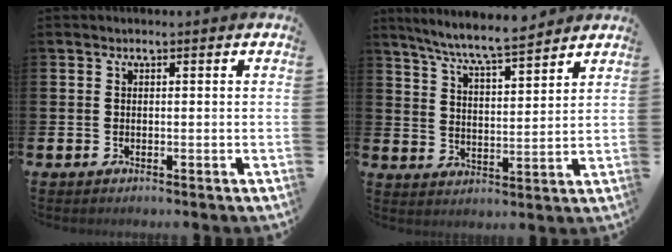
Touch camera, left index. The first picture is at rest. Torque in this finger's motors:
{"motor_torque": [1.02, -1.12, 0.46, 0.21]}